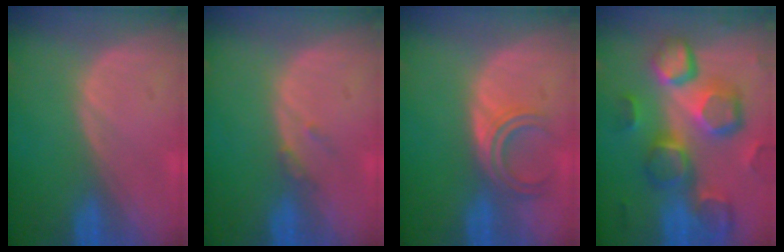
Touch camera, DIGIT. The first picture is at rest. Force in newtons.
{"total": 1.2, "press": 1.2, "slide": 0.3}
{"total": 4.5, "press": 4.1, "slide": 1.9}
{"total": 13.0, "press": 11.4, "slide": 6.4}